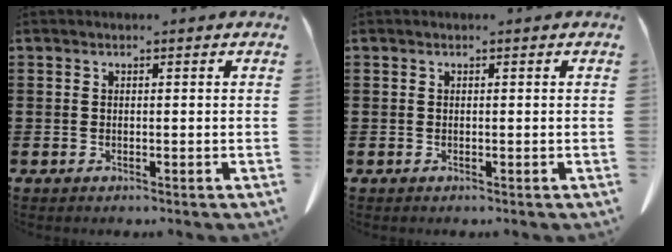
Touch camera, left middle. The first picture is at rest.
{"total": 0.0}